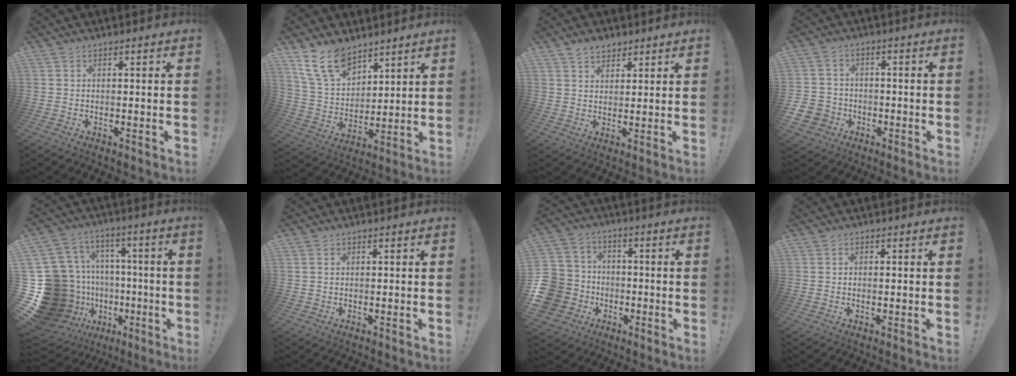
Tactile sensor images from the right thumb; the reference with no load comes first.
{"total": 14.1, "force": [10.4, 7.3, 6.3], "torque": [-0.135, -0.059, 0.202]}
{"total": 4.6, "force": [3.5, 2.9, 1.1], "torque": [-0.013, -0.016, 0.064]}
{"total": 6.5, "force": [-2.8, 5.6, 1.6], "torque": [-0.042, 0.020, -0.053]}
{"total": 22.3, "force": [-5.3, 18.7, 10.9], "torque": [-0.204, 0.004, -0.013]}
{"total": 0.5, "force": [0.3, 0.3, 0.3], "torque": [-0.006, 0.001, 0.007]}
{"total": 14.4, "force": [-4.2, 12.7, 5.4], "torque": [-0.119, 0.038, -0.058]}
{"total": 0.6, "force": [-0.2, 0.1, 0.6], "torque": [-0.006, -0.002, -0.005]}